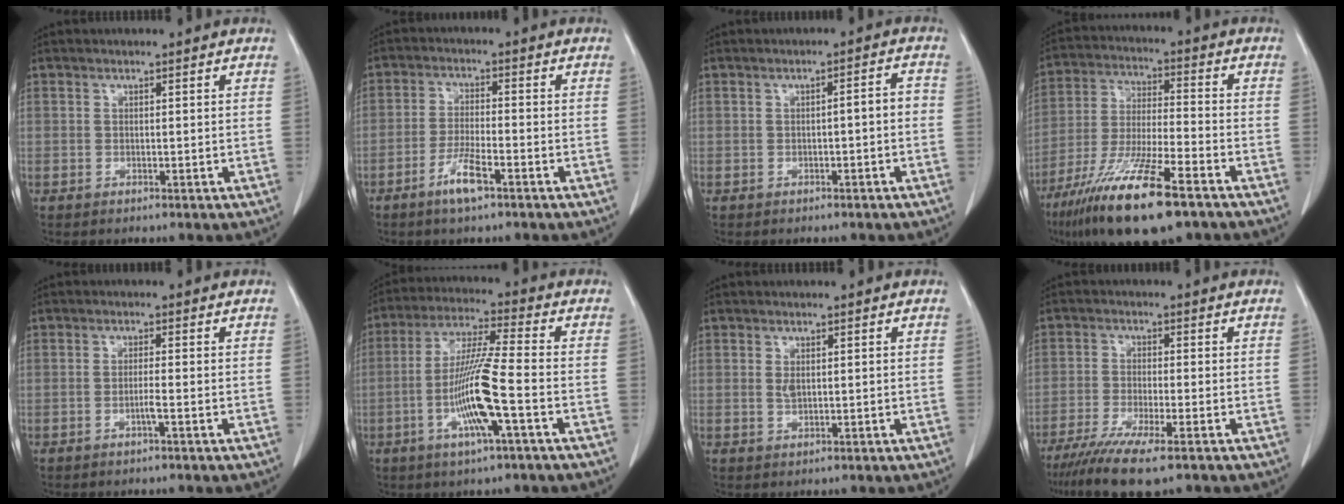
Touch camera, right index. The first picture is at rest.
{"total": 5.4, "force": [-3.3, 0.8, 4.2], "torque": [-0.085, -0.004, -0.062]}
{"total": 2.5, "force": [-0.6, 0.4, 2.4], "torque": [-0.031, 0.008, -0.010]}
{"total": 17.4, "force": [-11.0, 2.4, 13.2], "torque": [-0.257, -0.044, -0.201]}
{"total": 1.6, "force": [-0.7, -0.3, 1.4], "torque": [-0.026, 0.000, -0.014]}
{"total": 11.7, "force": [-3.5, 0.0, 11.1], "torque": [-0.220, -0.006, -0.070]}
{"total": 1.3, "force": [0.3, 0.6, 1.1], "torque": [-0.022, -0.004, 0.008]}
{"total": 9.3, "force": [-6.7, 0.6, 6.4], "torque": [-0.105, -0.023, -0.109]}